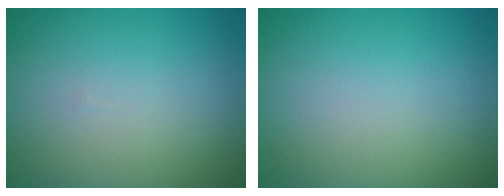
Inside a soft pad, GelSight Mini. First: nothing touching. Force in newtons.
{"total": 0.0}